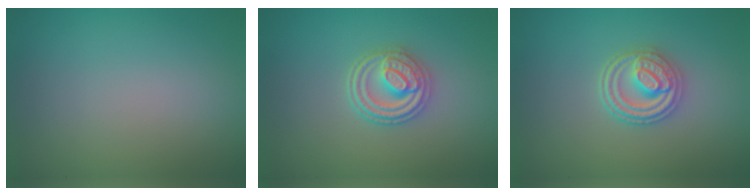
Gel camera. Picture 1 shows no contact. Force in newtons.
{"total": 3.9, "press": 3.3, "slide": 2.0}
{"total": 3.9, "press": 3.3, "slide": 2.0}